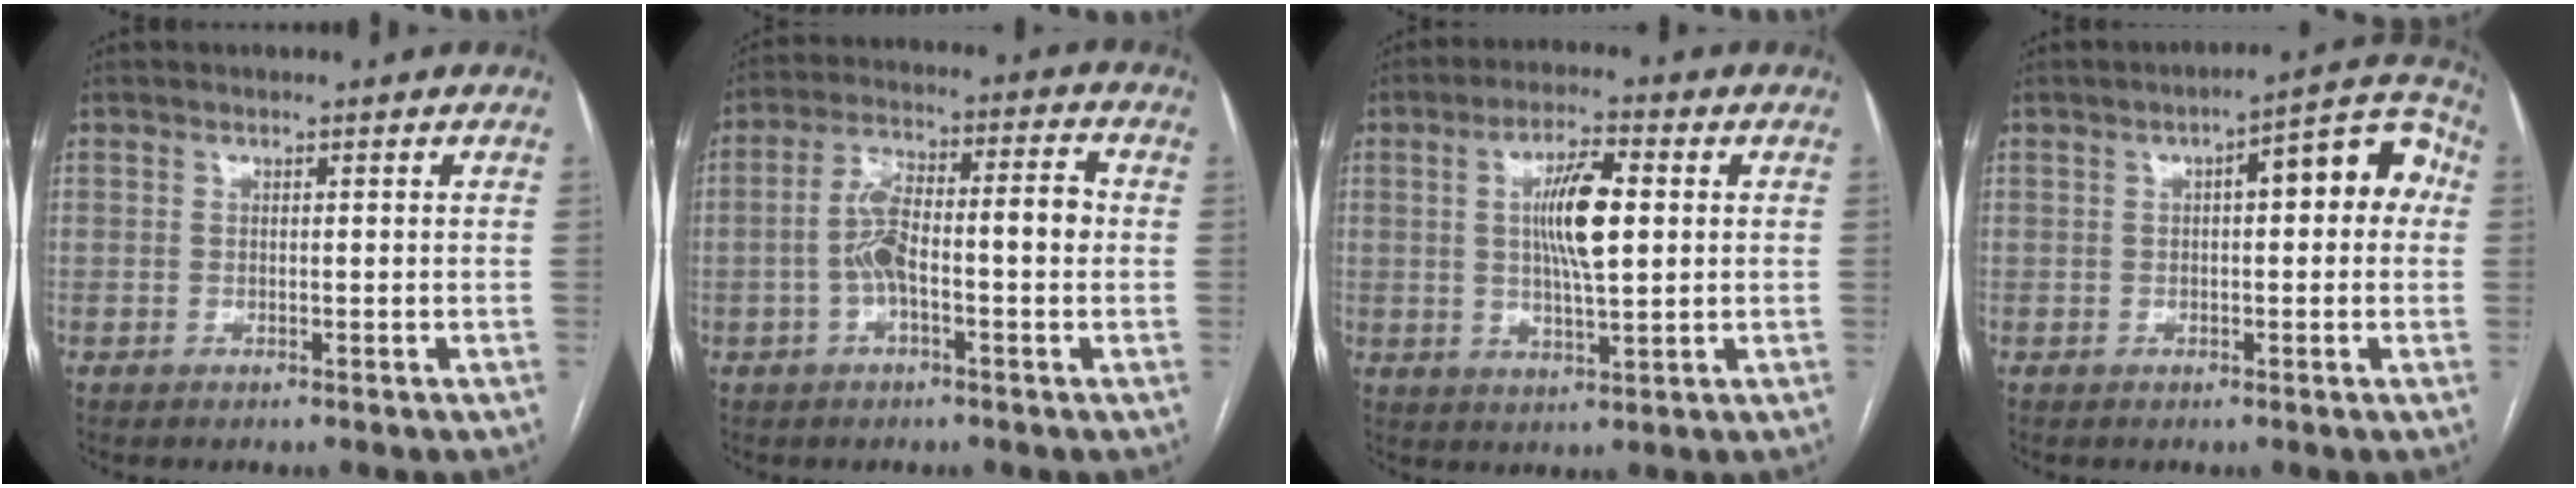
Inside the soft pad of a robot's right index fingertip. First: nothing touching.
{"total": 9.9, "force": [-0.9, 2.5, 9.5], "torque": [-0.172, 0.041, -0.014]}
{"total": 8.8, "force": [1.5, 1.6, 8.5], "torque": [-0.158, 0.006, 0.027]}
{"total": 9.5, "force": [1.5, 2.8, 8.9], "torque": [-0.111, 0.042, 0.014]}